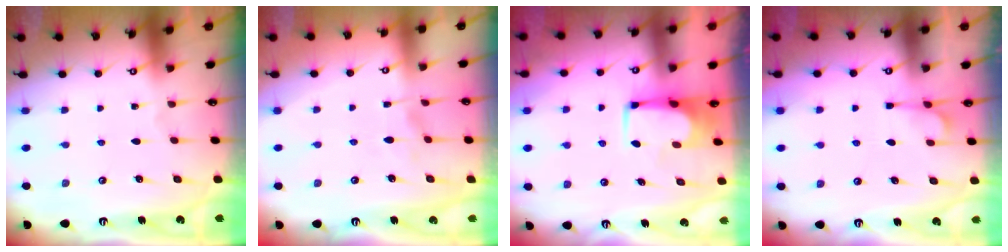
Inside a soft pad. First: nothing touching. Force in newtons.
{"total": 4.4, "press": 4.3, "slide": 1.0}
{"total": 1.6, "press": 1.5, "slide": 0.3}
{"total": 1.3, "press": 0.2, "slide": 1.3}